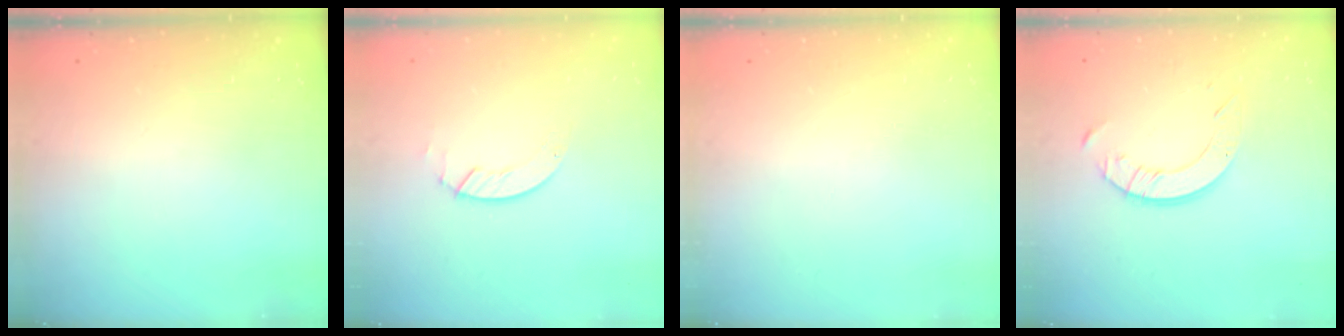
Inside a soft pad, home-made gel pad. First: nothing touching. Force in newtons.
{"total": 1.3, "press": 1.3, "slide": 0.2}
{"total": 0.0}
{"total": 6.9, "press": 6.8, "slide": 0.7}